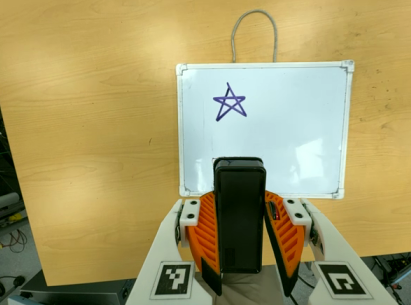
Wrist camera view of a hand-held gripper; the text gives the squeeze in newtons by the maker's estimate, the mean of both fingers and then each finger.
{"total": 7.1, "left": 5.5, "right": 8.7}